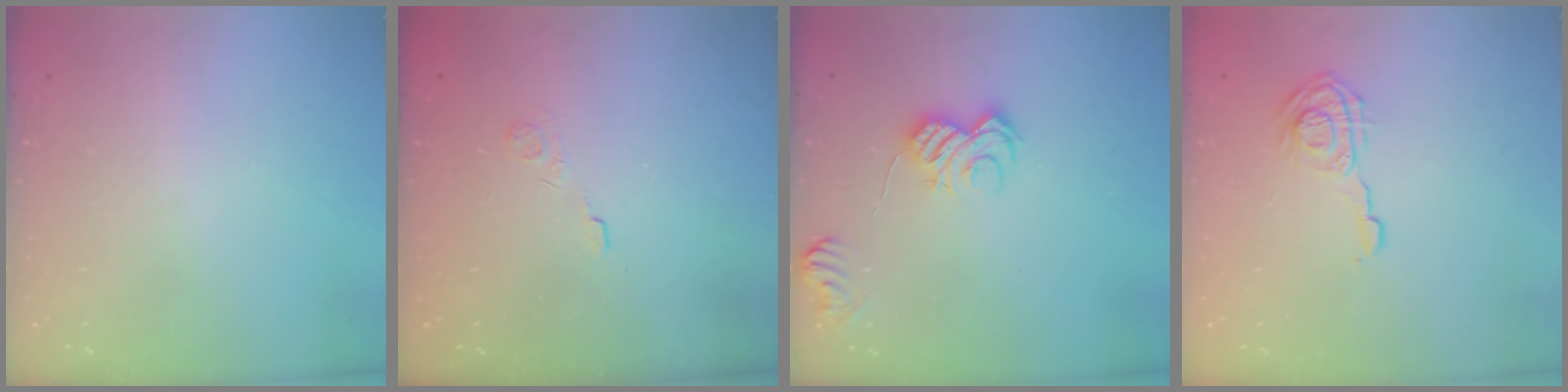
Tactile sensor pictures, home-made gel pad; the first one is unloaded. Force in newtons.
{"total": 2.4, "press": 1.9, "slide": 1.4}
{"total": 8.2, "press": 8.2, "slide": 0.8}
{"total": 8.2, "press": 8.2, "slide": 0.1}